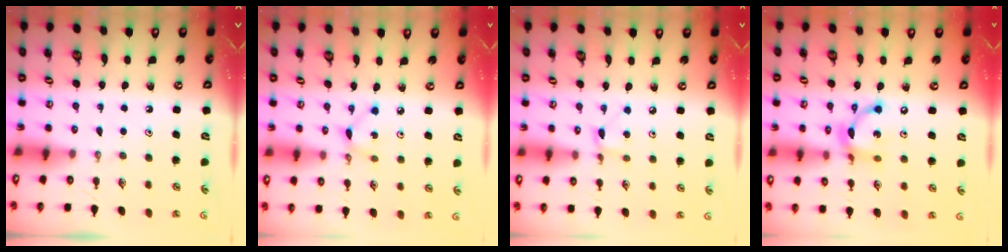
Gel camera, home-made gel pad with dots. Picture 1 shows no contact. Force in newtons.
{"total": 2.6, "press": 2.6, "slide": 0.1}
{"total": 3.0, "press": 3.0, "slide": 0.4}
{"total": 13.0, "press": 12.9, "slide": 0.9}